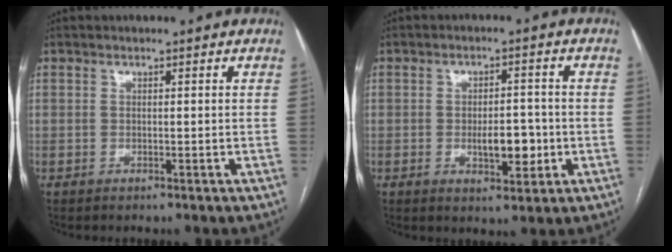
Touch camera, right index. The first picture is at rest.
{"total": 5.9, "force": [-1.3, 2.5, 5.2], "torque": [-0.080, -0.001, -0.013]}